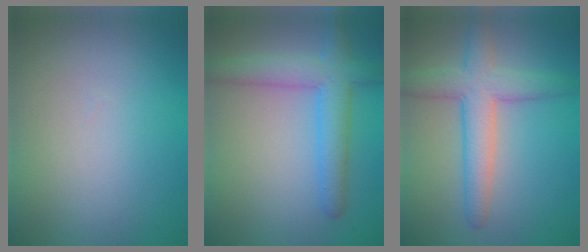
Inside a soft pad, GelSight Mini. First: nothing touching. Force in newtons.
{"total": 4.9, "press": 4.9, "slide": 0.3}
{"total": 5.2, "press": 5.2, "slide": 0.1}